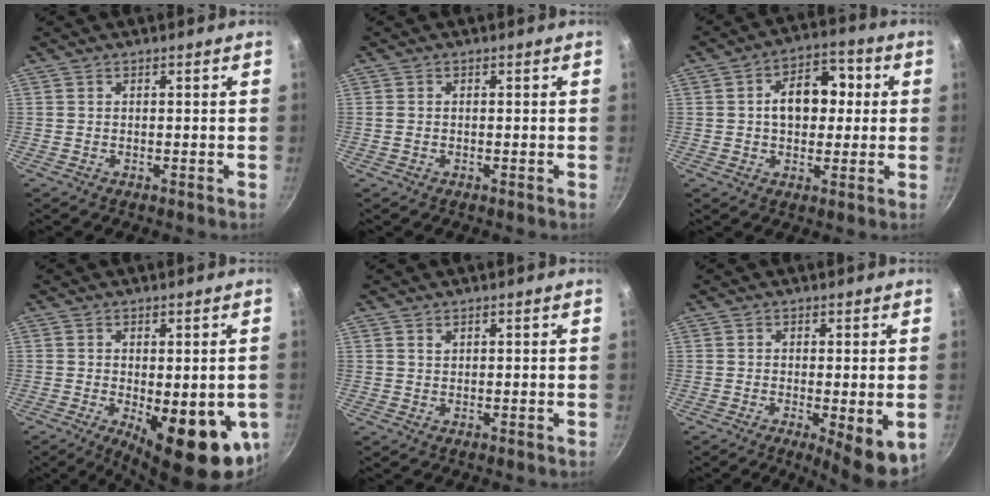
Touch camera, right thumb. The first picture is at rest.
{"total": 1.0, "force": [-0.2, 0.7, 0.7], "torque": [-0.020, 0.003, -0.001]}
{"total": 10.8, "force": [1.2, 7.2, 7.9], "torque": [-0.090, 0.022, 0.012]}
{"total": 18.0, "force": [-5.9, 7.2, 15.5], "torque": [-0.161, -0.017, -0.062]}
{"total": 0.6, "force": [0.5, 0.3, 0.3], "torque": [-0.001, -0.004, 0.009]}
{"total": 8.3, "force": [-2.9, 2.1, 7.5], "torque": [-0.105, -0.020, -0.041]}